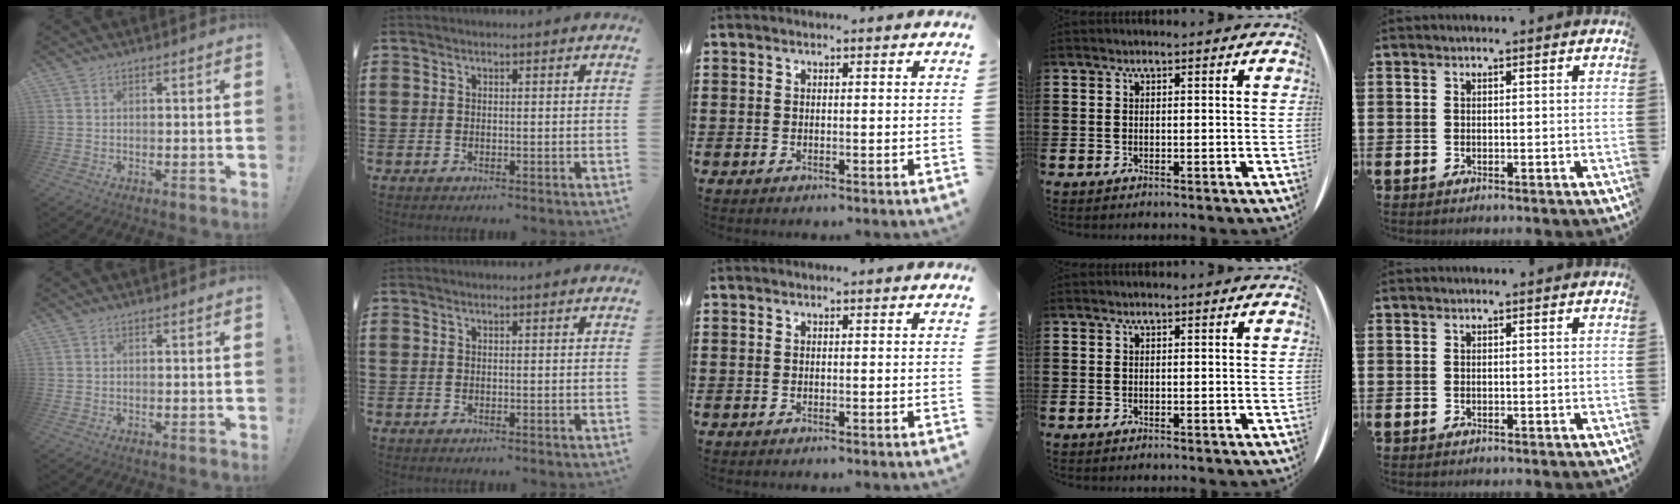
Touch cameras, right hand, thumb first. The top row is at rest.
{}